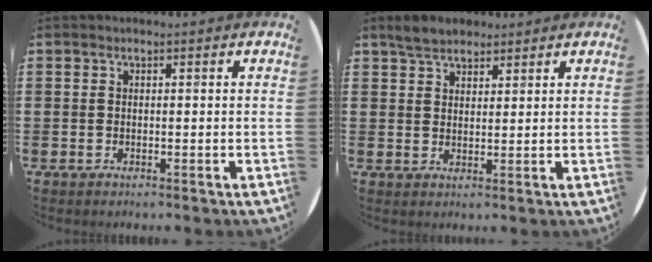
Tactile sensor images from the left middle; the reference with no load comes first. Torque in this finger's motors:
{"motor_torque": [0.12, -0.10, 0.04, 0.02]}